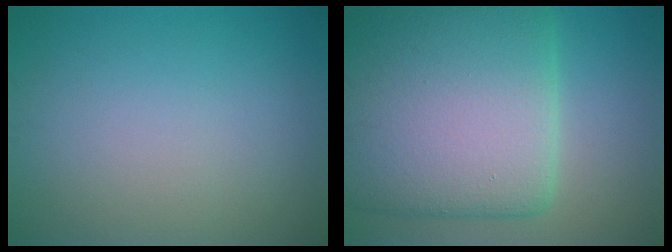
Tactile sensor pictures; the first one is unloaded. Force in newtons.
{"total": 15.4, "press": 15.4, "slide": 0.5}